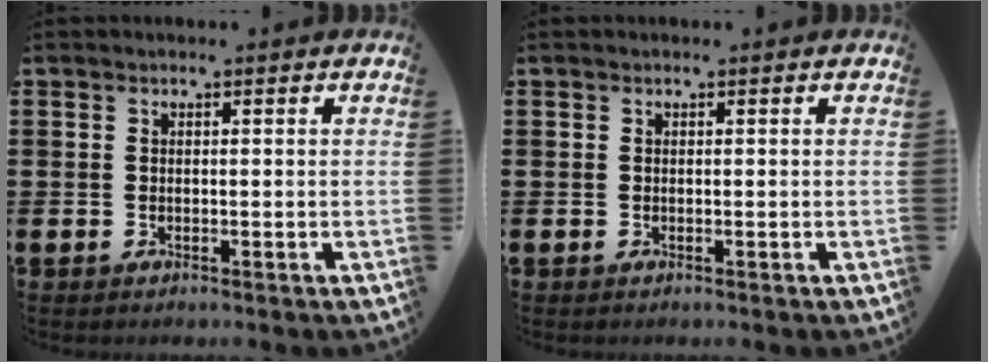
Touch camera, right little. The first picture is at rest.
{"total": 0.0}